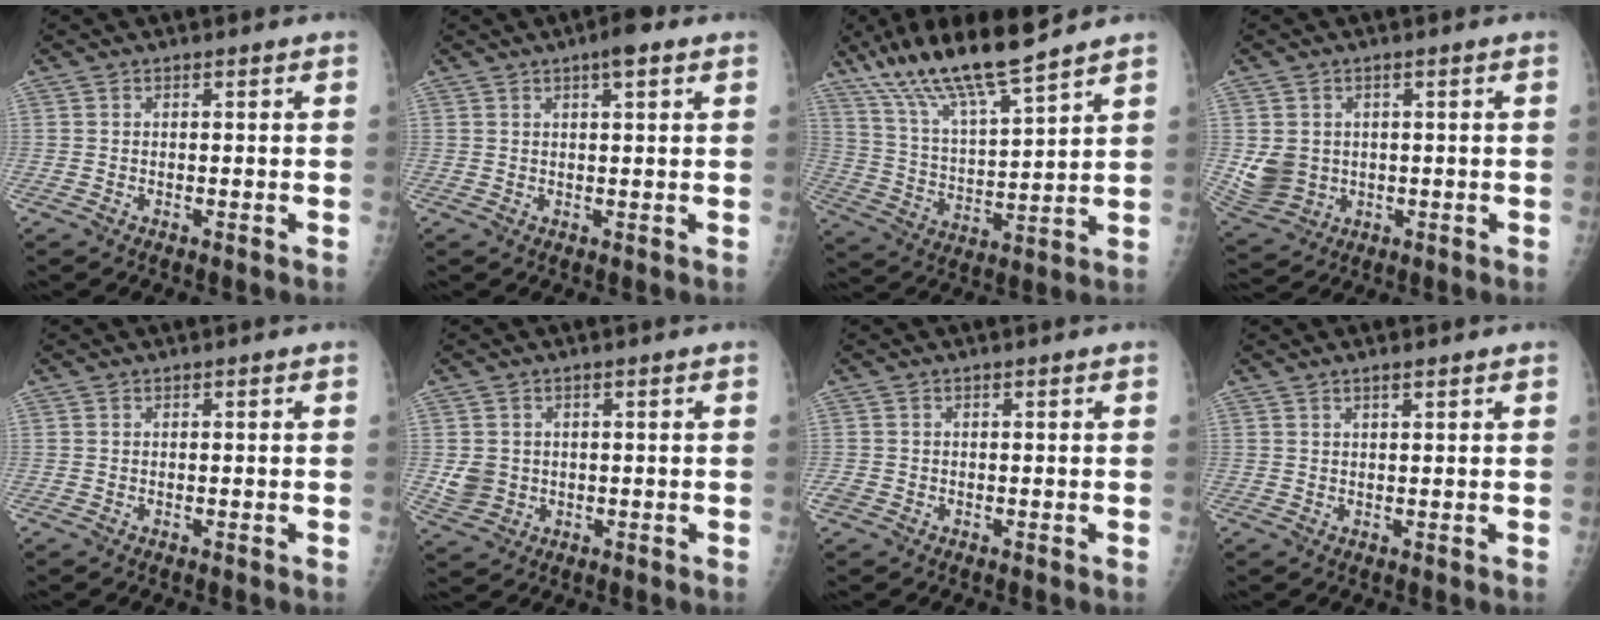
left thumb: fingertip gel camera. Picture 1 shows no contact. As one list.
[{"total": 3.9, "force": [2.2, 0.9, 3.1], "torque": [-0.044, 0.000, 0.029]}, {"total": 15.8, "force": [12.3, 2.1, 9.7], "torque": [-0.170, -0.056, 0.233]}, {"total": 6.5, "force": [0.5, 5.7, 3.2], "torque": [-0.050, -0.008, 0.026]}, {"total": 0.0}, {"total": 4.2, "force": [0.1, 3.8, 1.8], "torque": [-0.026, -0.003, 0.013]}, {"total": 1.4, "force": [-0.4, 1.2, 0.7], "torque": [-0.013, 0.000, -0.007]}, {"total": 1.6, "force": [1.2, 0.3, 1.1], "torque": [-0.018, -0.005, 0.020]}]